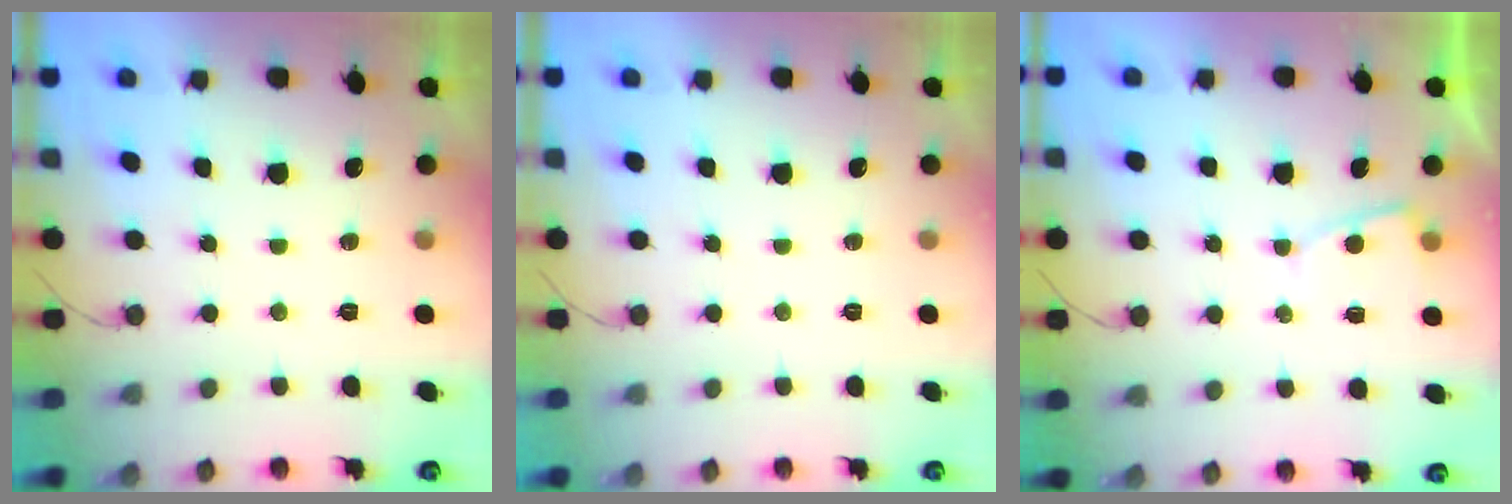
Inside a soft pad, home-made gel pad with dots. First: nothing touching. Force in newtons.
{"total": 0.0}
{"total": 2.6, "press": 2.6, "slide": 0.2}